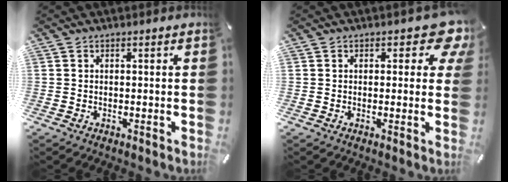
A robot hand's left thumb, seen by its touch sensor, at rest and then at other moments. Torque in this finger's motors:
{"motor_torque": [0.58, 0.49, 0.39, -0.15, 0.08]}